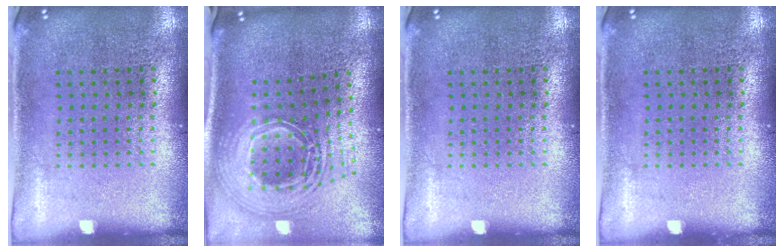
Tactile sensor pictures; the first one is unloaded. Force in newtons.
{"total": 2.8, "press": 1.9, "slide": 2.1}
{"total": 0.0}
{"total": 0.0}